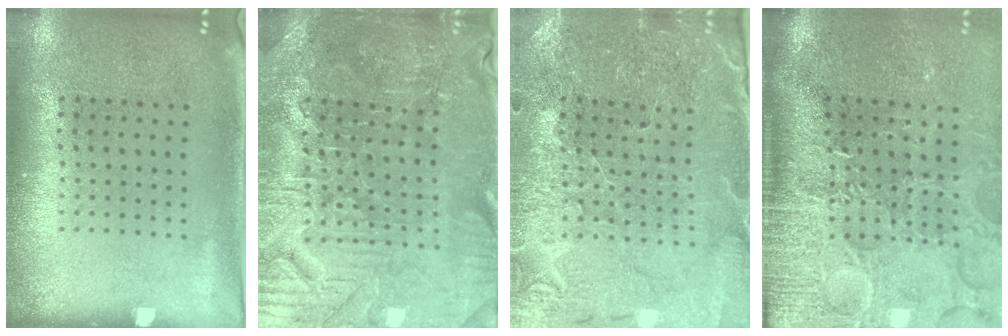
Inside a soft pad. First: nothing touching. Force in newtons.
{"total": 3.8, "press": 3.7, "slide": 0.5}
{"total": 1.5, "press": 1.5, "slide": 0.1}
{"total": 4.7, "press": 4.0, "slide": 2.4}